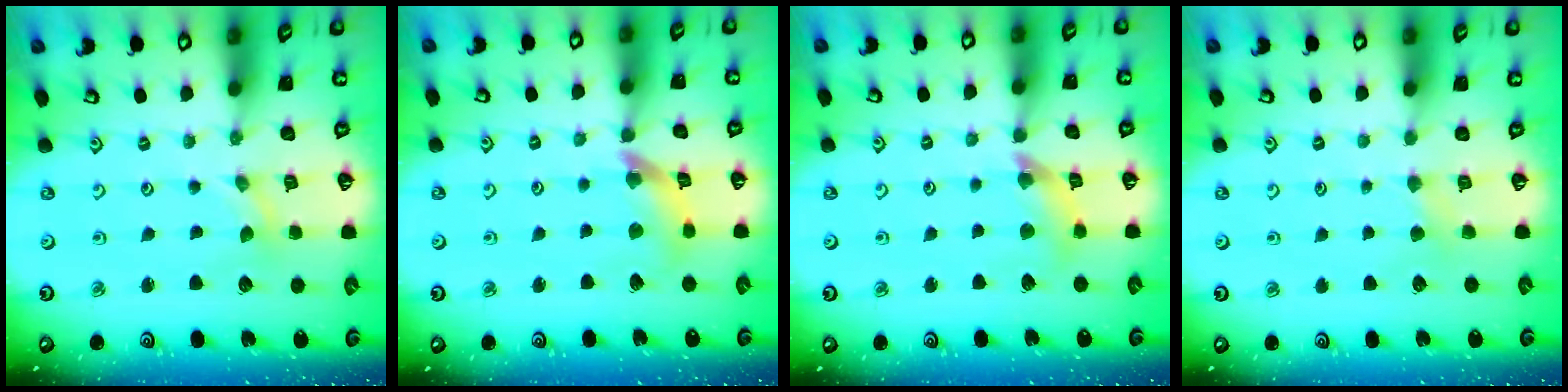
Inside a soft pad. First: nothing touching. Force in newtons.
{"total": 10.1, "press": 10.1, "slide": 1.2}
{"total": 10.0, "press": 9.9, "slide": 1.4}
{"total": 3.3, "press": 3.2, "slide": 0.6}